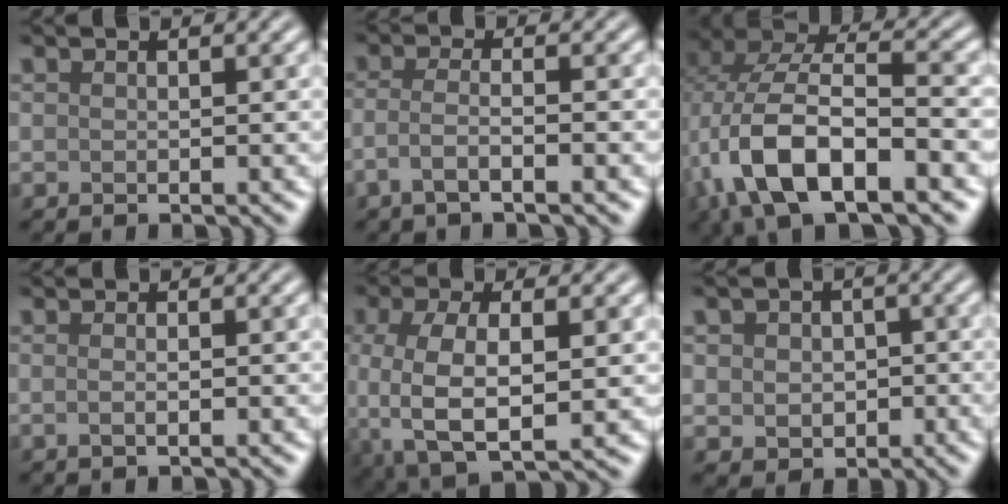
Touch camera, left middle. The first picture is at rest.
{"total": 2.9, "force": [-1.4, 0.8, 2.4], "torque": [-0.042, 0.003, -0.041]}
{"total": 11.8, "force": [-3.4, 5.5, 9.8], "torque": [-0.198, -0.001, -0.066]}
{"total": 1.0, "force": [-0.1, 0.3, 0.9], "torque": [-0.015, -0.005, -0.003]}
{"total": 7.7, "force": [-1.4, 3.7, 6.6], "torque": [-0.145, -0.017, -0.022]}
{"total": 3.7, "force": [-0.1, 3.2, 2.0], "torque": [-0.023, 0.001, -0.008]}